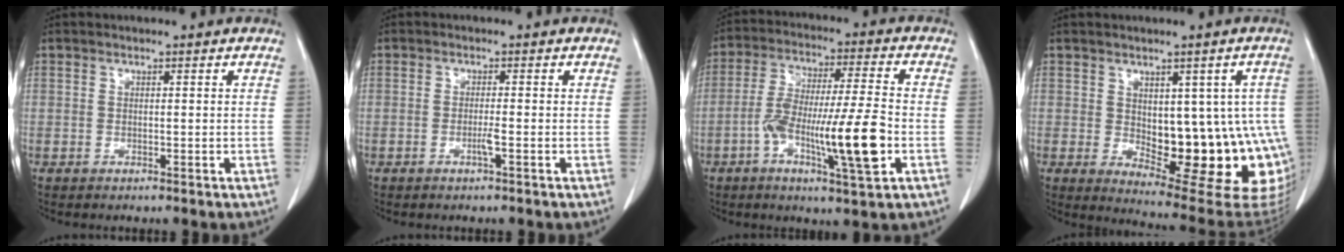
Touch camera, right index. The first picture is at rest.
{"total": 1.4, "force": [-0.5, -0.2, 1.3], "torque": [-0.025, 0.000, -0.009]}
{"total": 14.2, "force": [-4.2, 1.0, 13.6], "torque": [-0.244, -0.001, -0.073]}
{"total": 17.9, "force": [-1.9, 7.7, 16.0], "torque": [-0.140, 0.011, 0.003]}